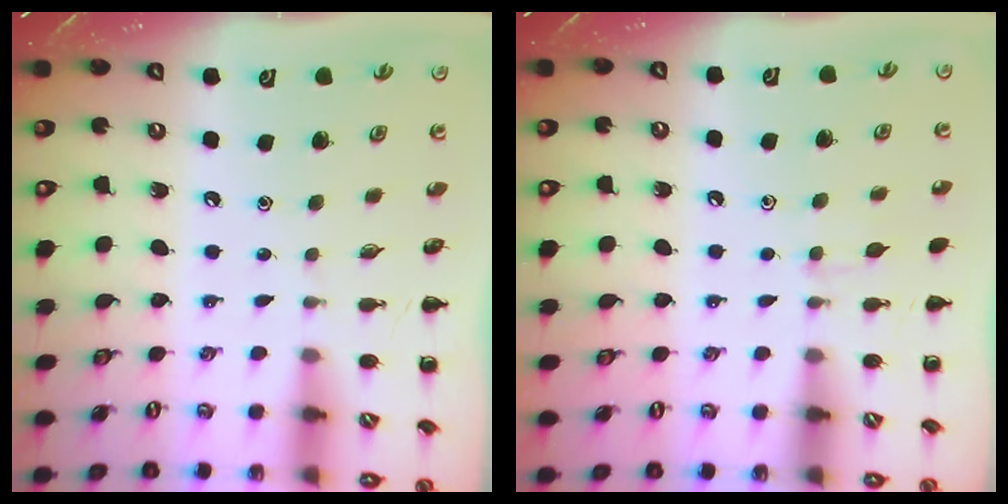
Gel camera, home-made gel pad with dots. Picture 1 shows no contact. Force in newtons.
{"total": 4.7, "press": 4.3, "slide": 1.8}